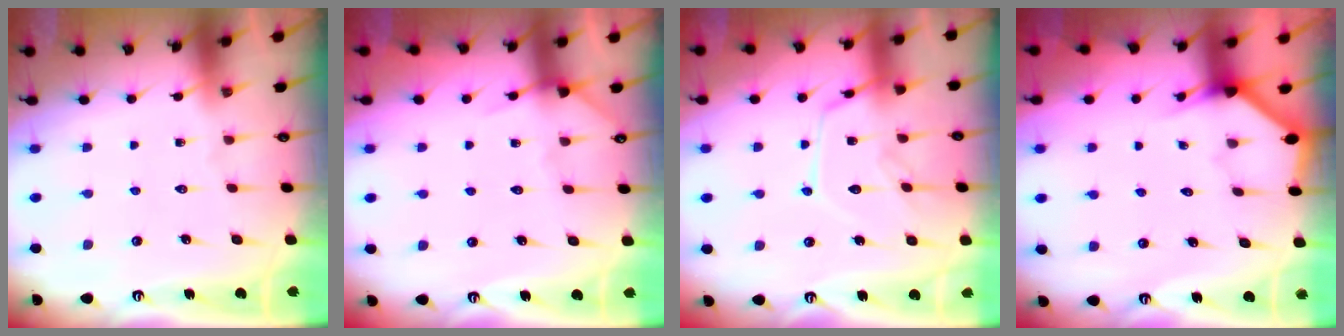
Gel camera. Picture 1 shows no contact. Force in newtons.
{"total": 5.0, "press": 5.0, "slide": 0.5}
{"total": 13.2, "press": 13.1, "slide": 1.2}
{"total": 3.6, "press": 3.5, "slide": 0.2}